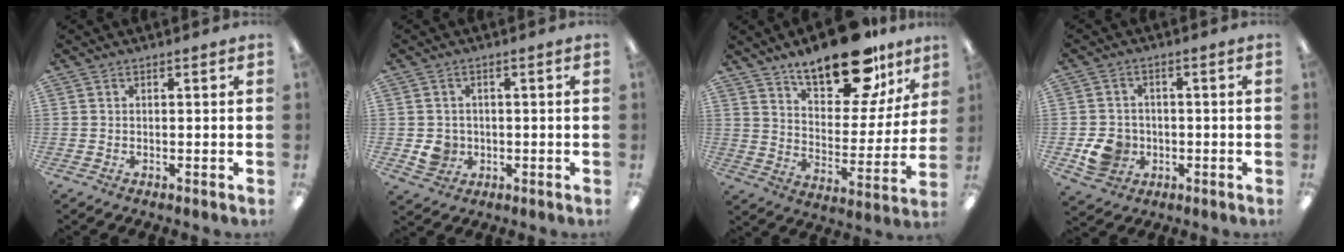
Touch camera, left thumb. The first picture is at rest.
{"total": 4.2, "force": [-0.5, 4.0, 1.2], "torque": [-0.008, 0.002, -0.008]}
{"total": 20.2, "force": [15.0, 8.0, 10.9], "torque": [-0.168, -0.090, 0.254]}
{"total": 6.8, "force": [-2.0, 6.0, 2.6], "torque": [-0.049, 0.008, -0.033]}